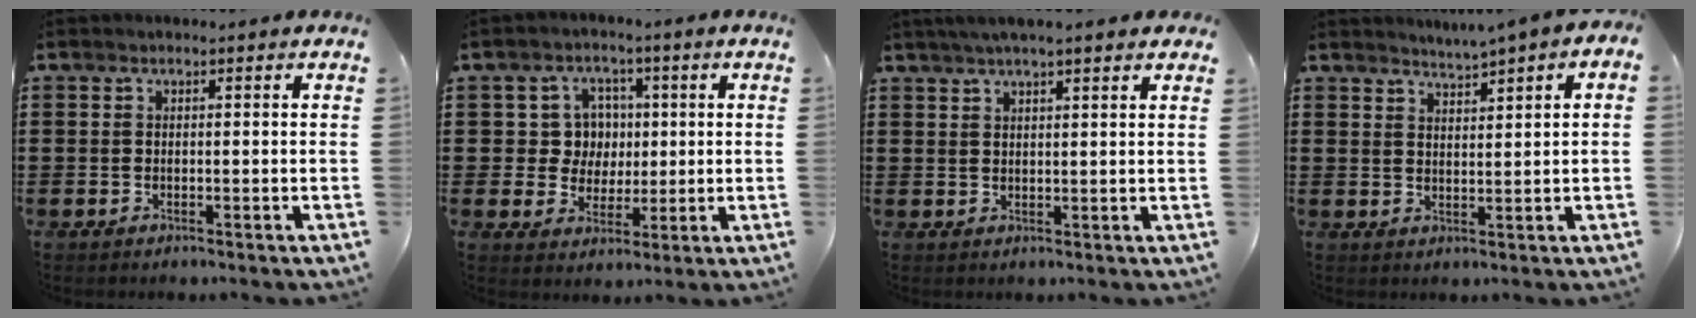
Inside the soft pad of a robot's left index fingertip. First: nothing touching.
{"total": 6.4, "force": [1.1, 6.0, 2.0], "torque": [-0.060, 0.017, 0.019]}
{"total": 3.4, "force": [2.8, 0.0, 2.0], "torque": [-0.044, 0.002, 0.051]}
{"total": 1.7, "force": [1.7, -0.3, 0.1], "torque": [-0.007, -0.006, 0.031]}